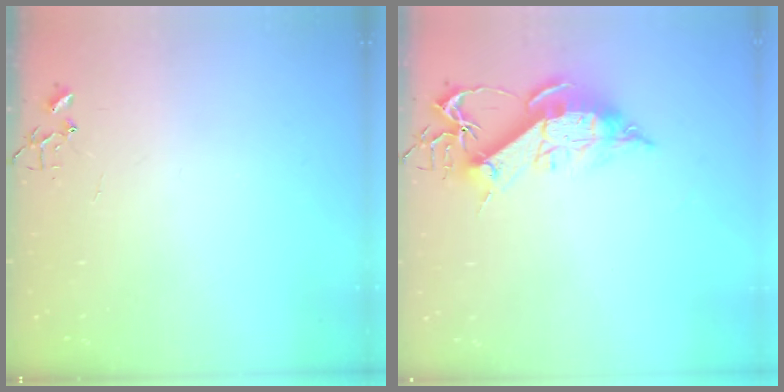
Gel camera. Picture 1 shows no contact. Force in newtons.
{"total": 13.0, "press": 12.9, "slide": 1.5}